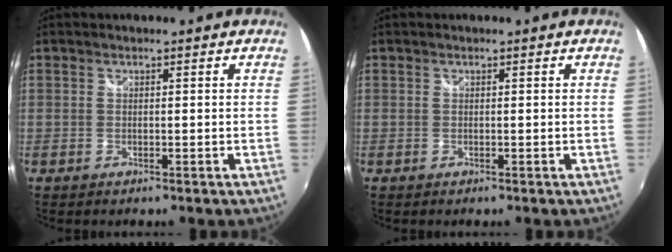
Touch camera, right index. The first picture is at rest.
{"total": 0.0}